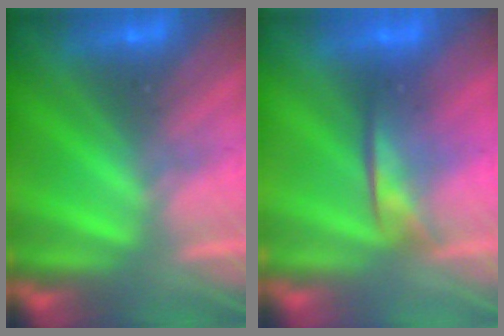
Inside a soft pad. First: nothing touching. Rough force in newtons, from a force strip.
{"total": 1.9}